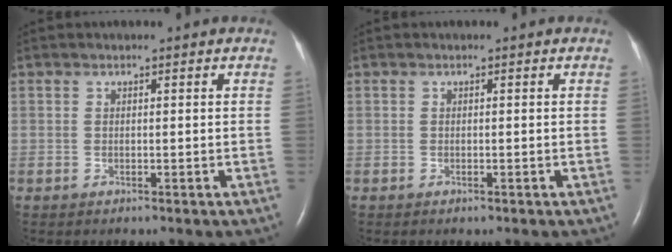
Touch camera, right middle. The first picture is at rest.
{"total": 0.0}